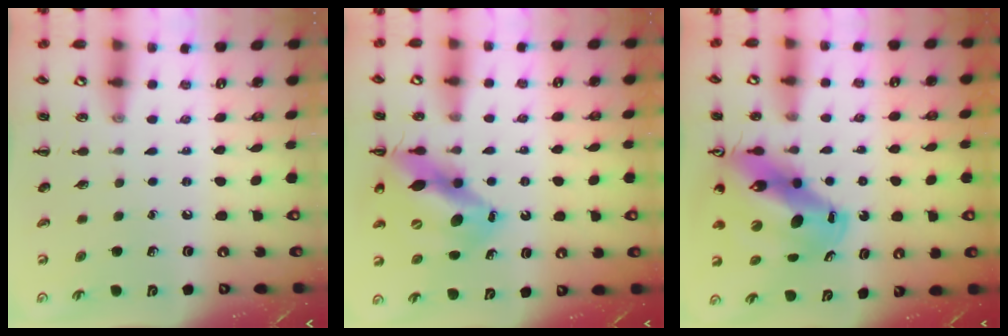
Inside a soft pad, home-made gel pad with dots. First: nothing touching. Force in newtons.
{"total": 14.6, "press": 14.1, "slide": 4.1}
{"total": 16.7, "press": 15.9, "slide": 5.1}